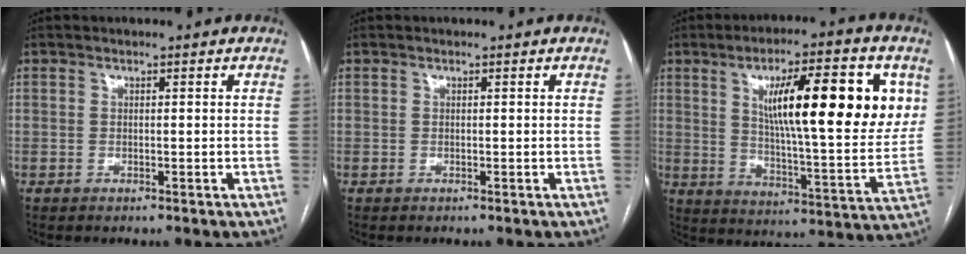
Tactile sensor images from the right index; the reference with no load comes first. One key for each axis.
{"total": 0.0}
{"total": 20.4, "fx": 6.7, "fy": 3.9, "fz": 18.8, "tx": -0.271, "ty": 0.008, "tz": 0.101}